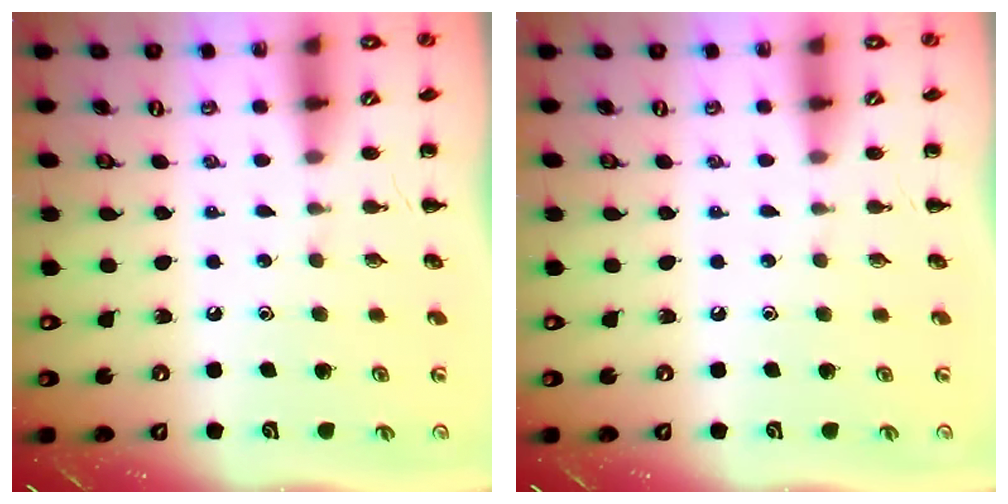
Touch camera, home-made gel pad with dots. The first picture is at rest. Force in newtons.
{"total": 0.0}